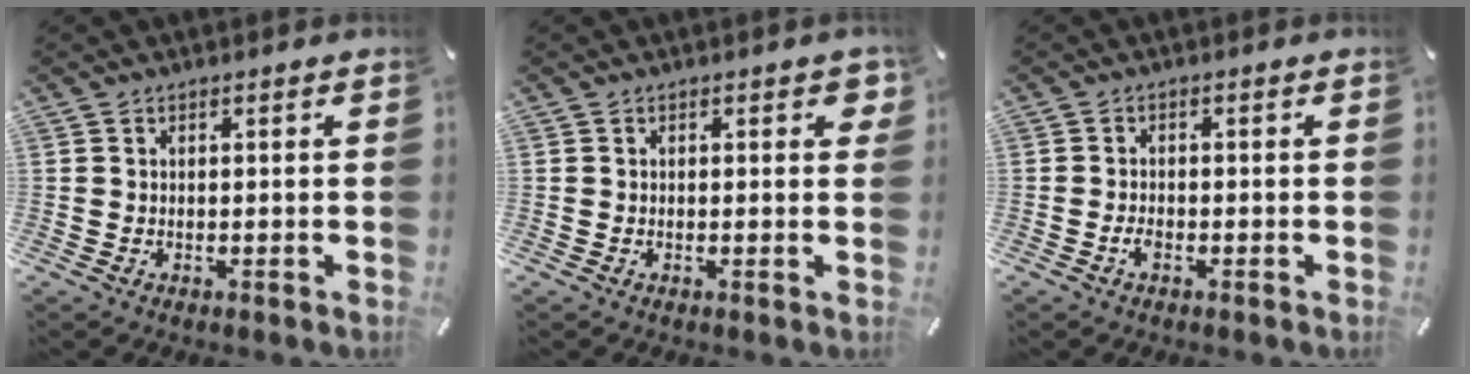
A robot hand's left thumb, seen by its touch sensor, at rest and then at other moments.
{"total": 2.1, "force": [0.4, 1.0, 1.8], "torque": [-0.020, 0.001, 0.002]}
{"total": 2.1, "force": [-1.2, 1.0, 1.4], "torque": [-0.033, 0.002, -0.025]}